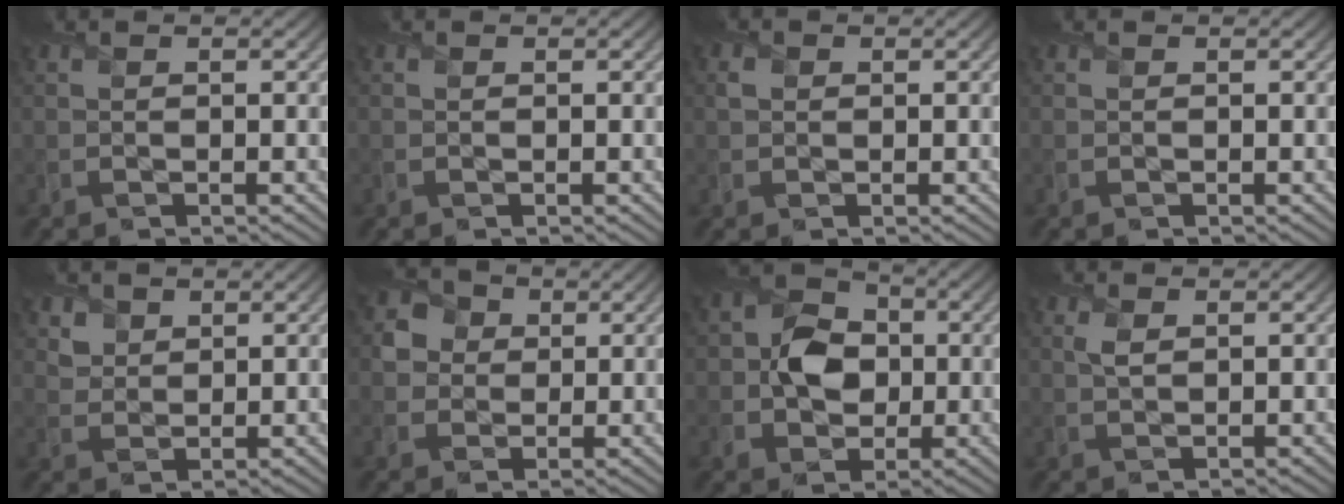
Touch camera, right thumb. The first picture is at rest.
{"total": 0.0}
{"total": 1.2, "force": [0.2, 1.1, 0.4], "torque": [-0.006, -0.002, 0.001]}
{"total": 0.0}
{"total": 2.8, "force": [1.8, 2.1, 0.6], "torque": [-0.026, -0.013, 0.041]}
{"total": 4.4, "force": [1.0, 4.0, 1.5], "torque": [-0.039, 0.005, 0.005]}
{"total": 6.9, "force": [0.0, 5.8, 3.8], "torque": [-0.068, 0.010, -0.014]}
{"total": 1.7, "force": [0.7, 0.9, 1.3], "torque": [-0.034, 0.001, 0.013]}